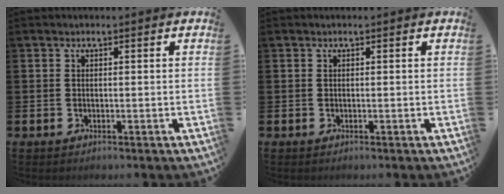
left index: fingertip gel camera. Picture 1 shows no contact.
{"total": 0.0}